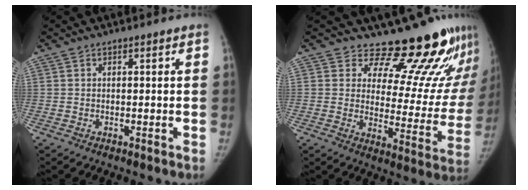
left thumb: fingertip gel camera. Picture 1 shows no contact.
{"total": 18.8, "force": [16.3, 6.6, 6.6], "torque": [-0.020, -0.137, 0.202]}